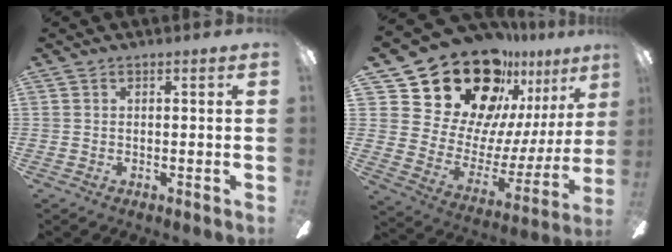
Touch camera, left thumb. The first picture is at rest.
{"total": 25.9, "force": [19.7, 13.1, 10.7], "torque": [-0.181, -0.146, 0.371]}